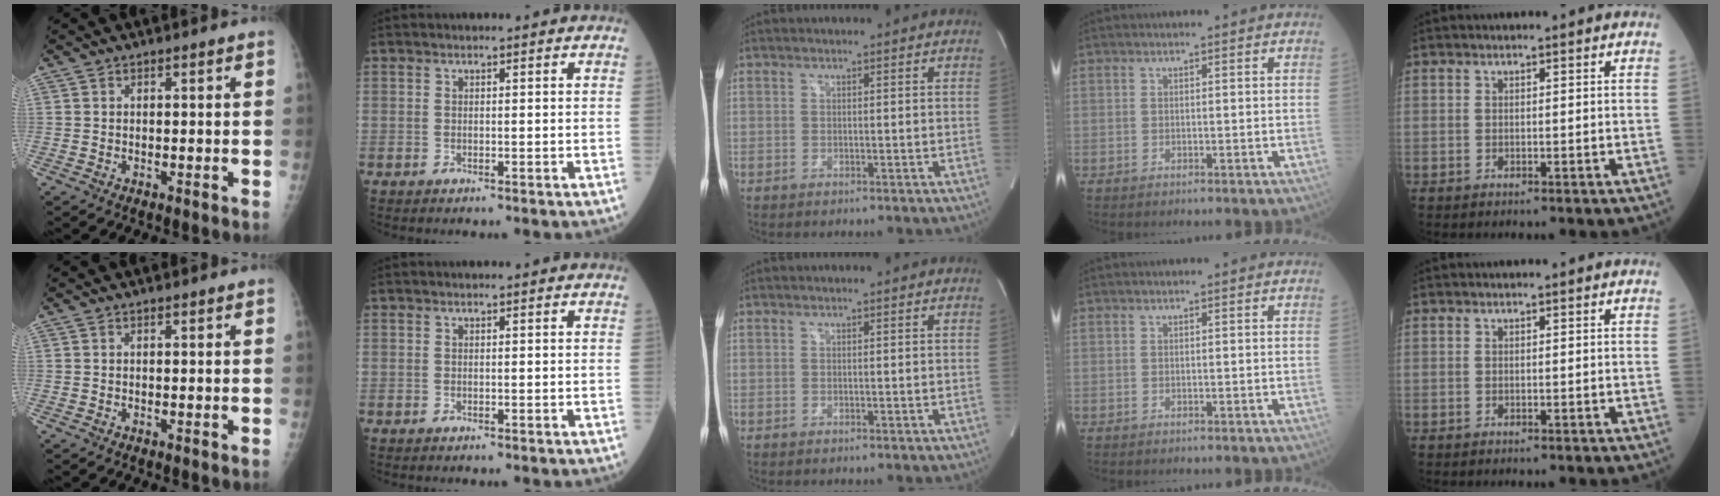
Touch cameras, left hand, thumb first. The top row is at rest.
{}